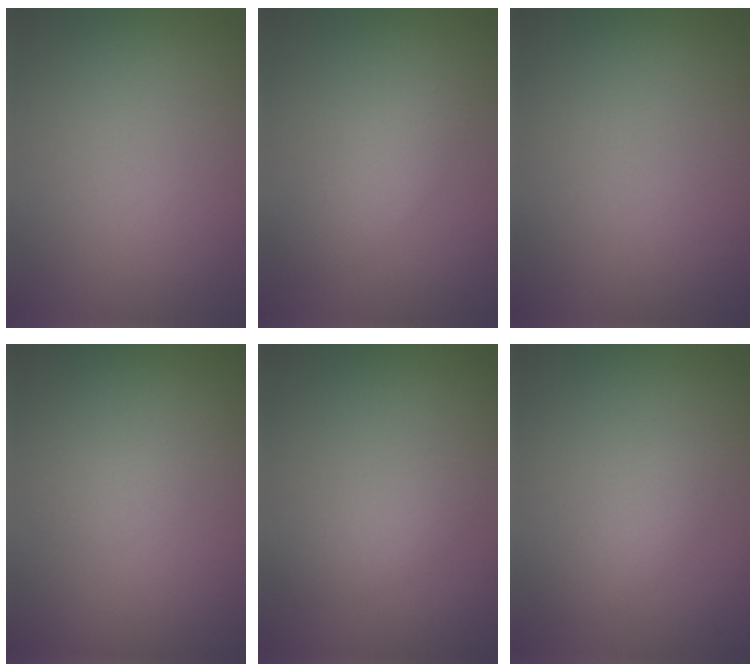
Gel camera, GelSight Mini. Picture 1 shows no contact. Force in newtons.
{"total": 2.7, "press": 2.7, "slide": 0.1}
{"total": 0.0}
{"total": 0.8, "press": 0.8, "slide": 0.1}
{"total": 1.7, "press": 1.7, "slide": 0.1}
{"total": 1.9, "press": 1.9, "slide": 0.0}